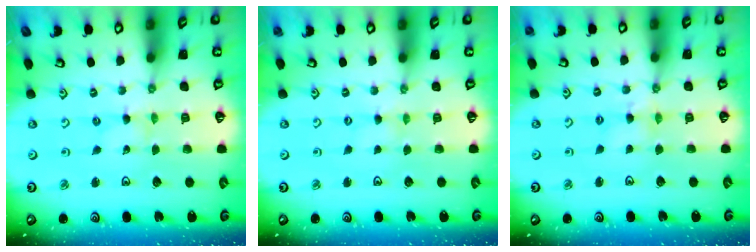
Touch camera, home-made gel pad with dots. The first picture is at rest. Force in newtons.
{"total": 0.0}
{"total": 4.3, "press": 4.3, "slide": 0.5}